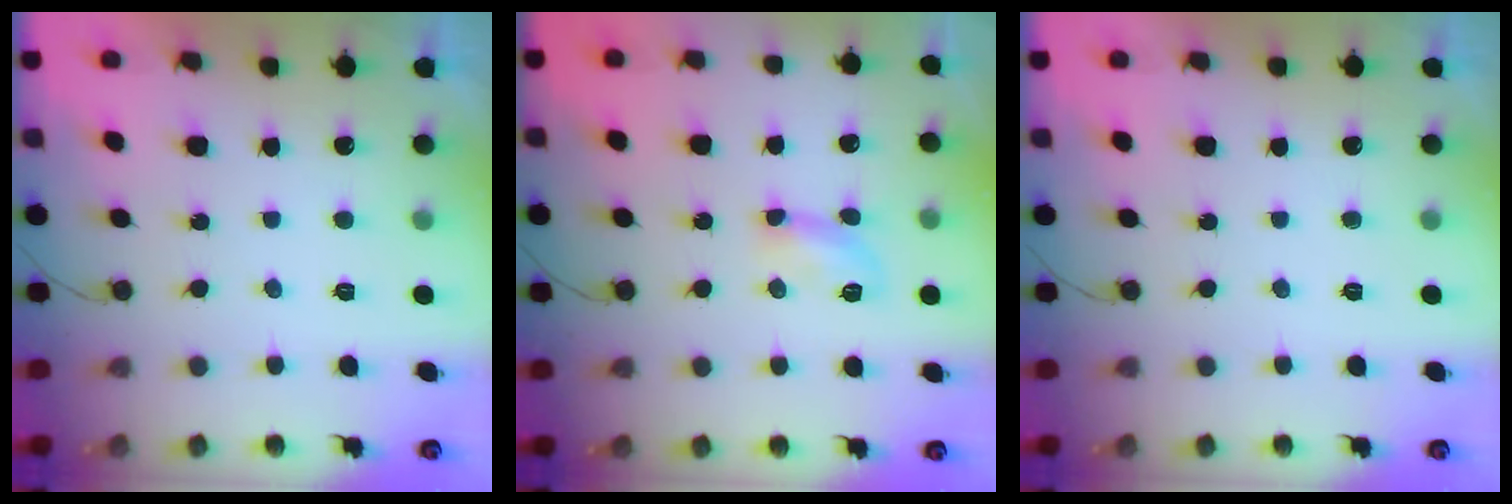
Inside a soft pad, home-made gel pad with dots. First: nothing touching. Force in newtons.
{"total": 5.1, "press": 5.0, "slide": 0.7}
{"total": 0.0}